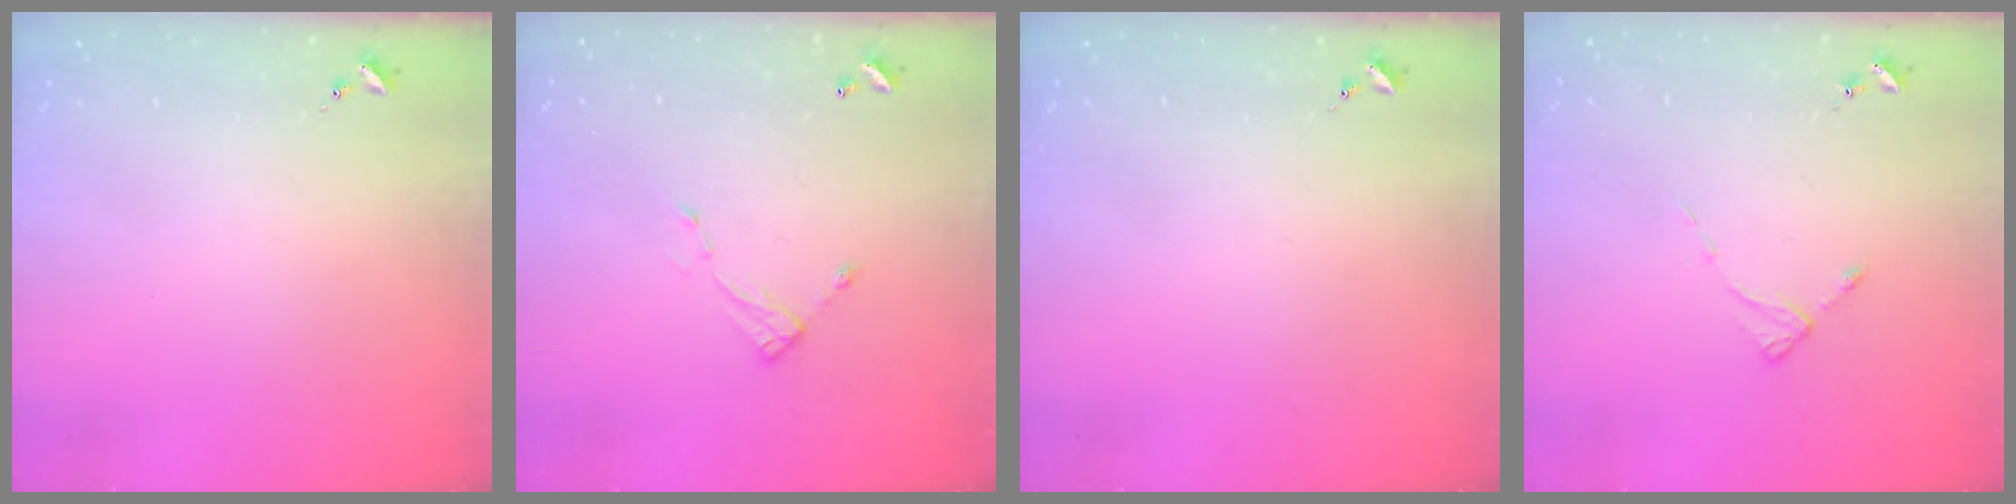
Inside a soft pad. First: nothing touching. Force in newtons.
{"total": 5.0, "press": 4.9, "slide": 0.2}
{"total": 0.0}
{"total": 2.2, "press": 2.2, "slide": 0.4}